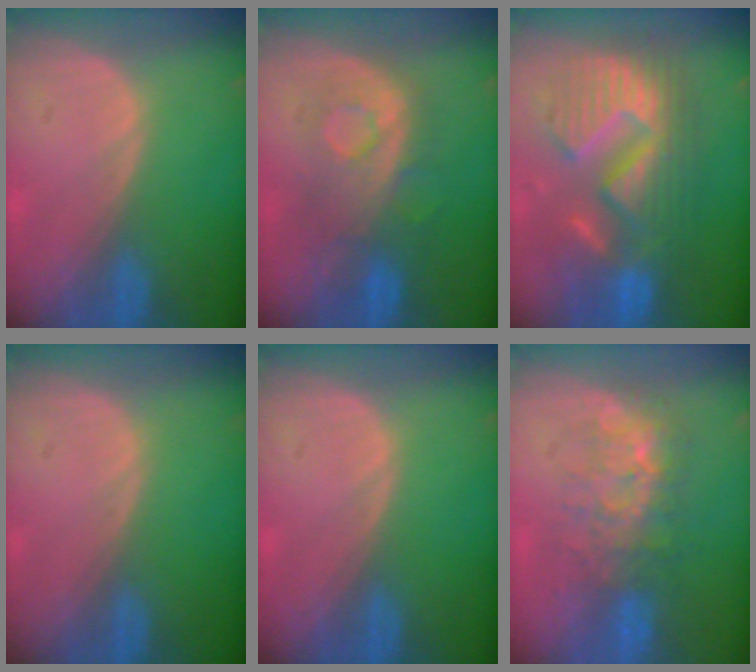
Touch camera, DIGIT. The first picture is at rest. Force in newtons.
{"total": 8.3, "press": 8.3, "slide": 0.9}
{"total": 13.1, "press": 13.0, "slide": 1.4}
{"total": 0.0}
{"total": 0.0}
{"total": 7.9, "press": 7.7, "slide": 1.6}